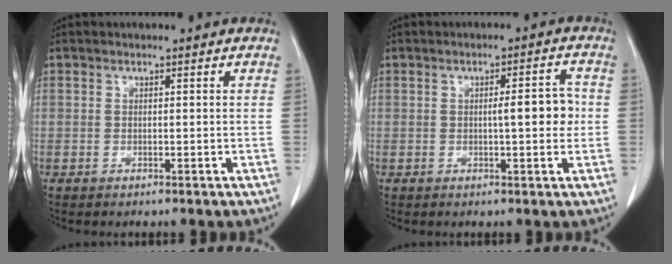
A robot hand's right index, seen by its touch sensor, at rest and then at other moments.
{"total": 4.6, "force": [0.0, 0.9, 4.5], "torque": [-0.065, 0.006, 0.000]}